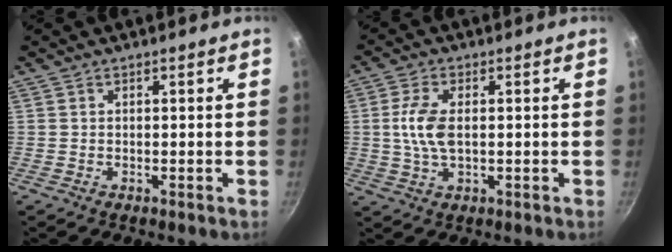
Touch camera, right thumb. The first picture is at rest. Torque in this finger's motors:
{"motor_torque": [1.22, 1.12, 0.99, -0.75, 0.17]}